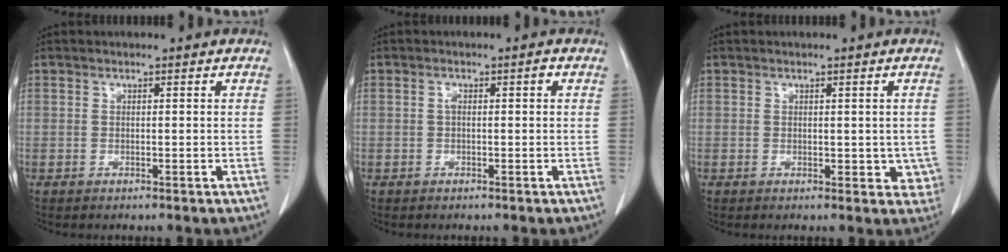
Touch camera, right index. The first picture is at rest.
{"total": 1.5, "force": [0.2, 0.5, 1.4], "torque": [-0.021, 0.007, 0.005]}
{"total": 3.3, "force": [0.1, 2.3, 2.4], "torque": [-0.002, 0.000, 0.006]}